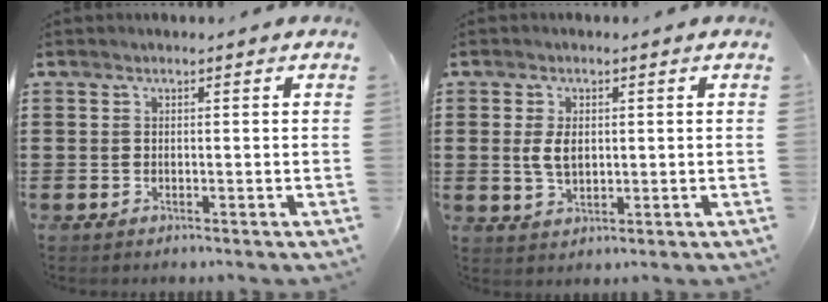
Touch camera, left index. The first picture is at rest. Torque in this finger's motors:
{"motor_torque": [0.62, 0.57, 0.44, 0.05]}